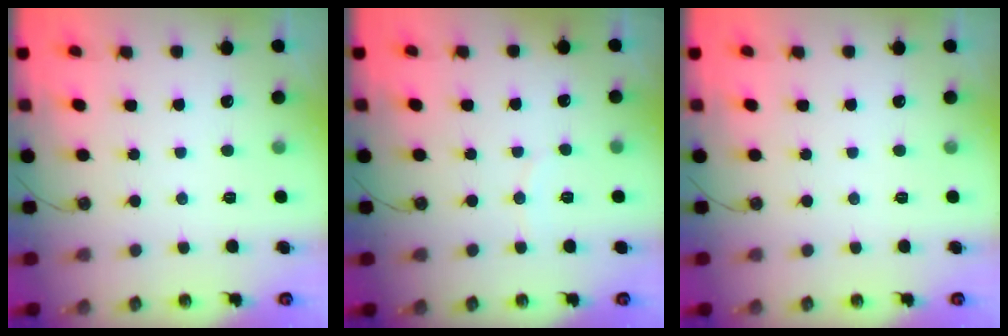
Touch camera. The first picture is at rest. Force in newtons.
{"total": 2.3, "press": 2.3, "slide": 0.3}
{"total": 0.0}